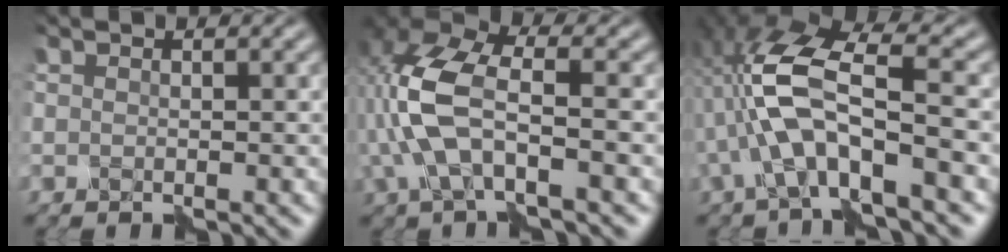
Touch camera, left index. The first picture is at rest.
{"total": 7.4, "force": [-1.0, 3.3, 6.5], "torque": [-0.165, 0.017, -0.027]}
{"total": 7.1, "force": [-1.5, 2.4, 6.5], "torque": [-0.142, 0.013, -0.029]}